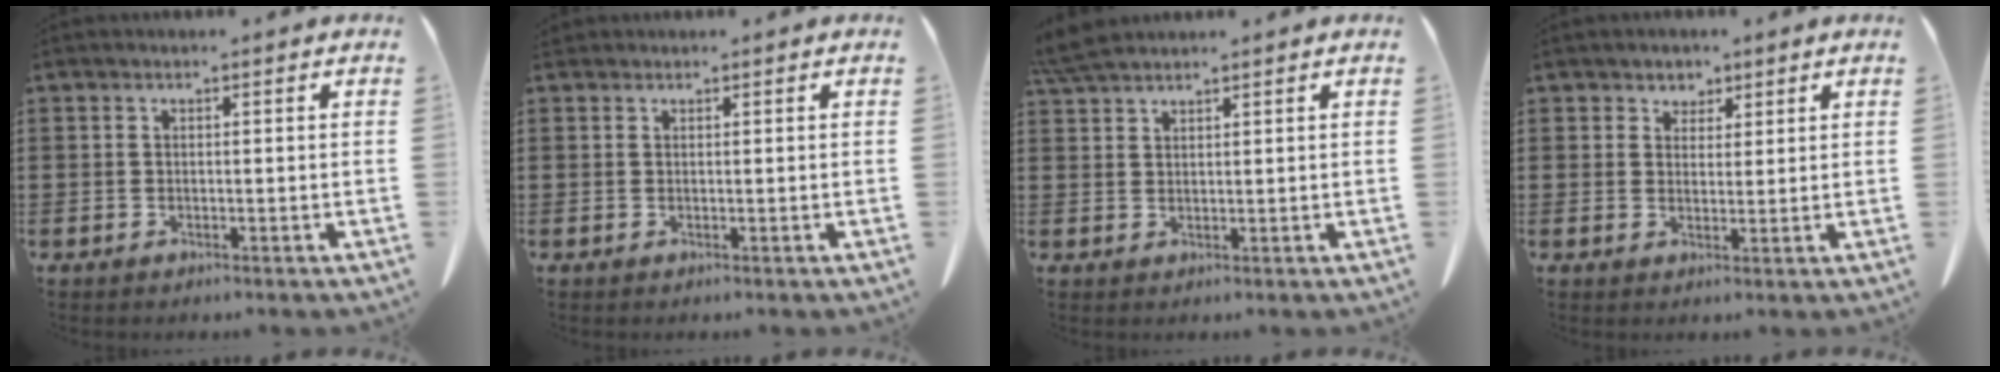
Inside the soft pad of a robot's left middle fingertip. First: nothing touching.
{"total": 0.5, "force": [0.5, 0.1, 0.1], "torque": [-0.004, -0.001, 0.011]}
{"total": 3.9, "force": [3.4, 0.4, 1.7], "torque": [-0.045, -0.004, 0.067]}
{"total": 2.6, "force": [2.1, 1.6, 0.0], "torque": [-0.003, 0.002, 0.039]}